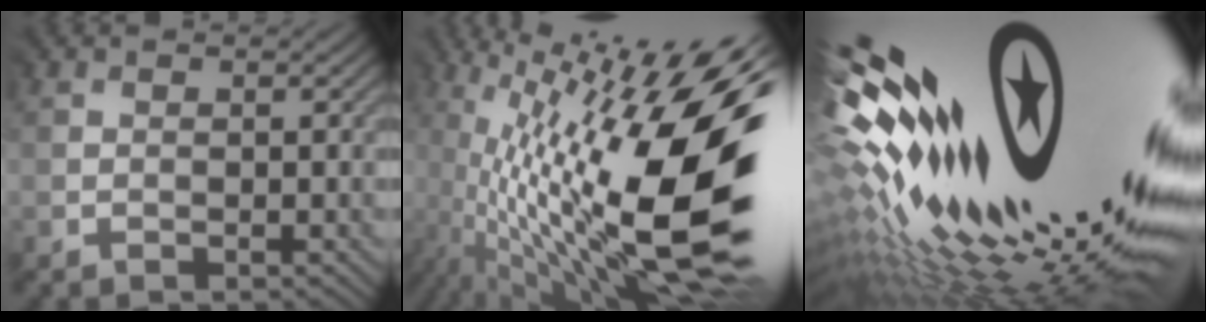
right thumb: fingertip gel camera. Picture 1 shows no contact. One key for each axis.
{"total": 19.3, "fx": -2.1, "fy": 5.5, "fz": 18.4, "tx": -0.305, "ty": 0.004, "tz": -0.042}
{"total": 21.4, "fx": 4.2, "fy": 7.8, "fz": 19.5, "tx": -0.309, "ty": -0.023, "tz": 0.096}